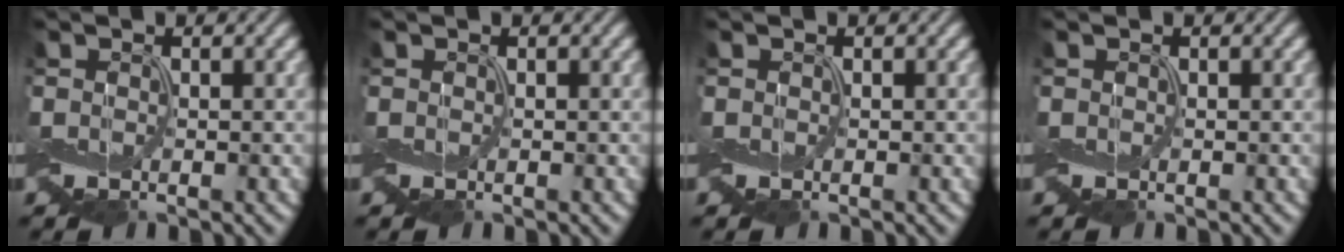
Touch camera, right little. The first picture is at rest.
{"total": 0.0}
{"total": 0.0}
{"total": 0.0}